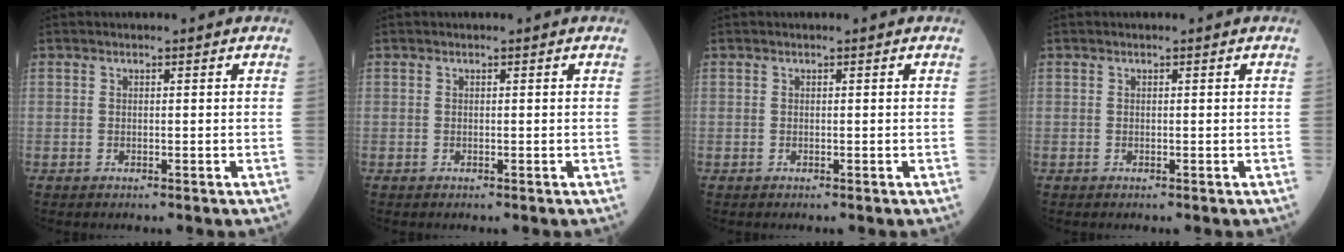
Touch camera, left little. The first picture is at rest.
{"total": 0.0}
{"total": 0.0}
{"total": 0.0}